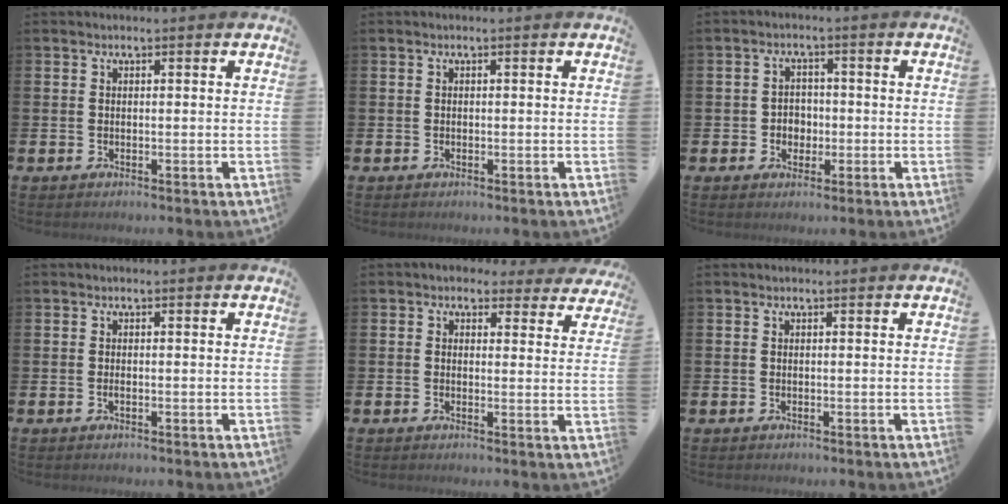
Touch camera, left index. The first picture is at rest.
{"total": 0.0}
{"total": 2.8, "force": [-0.5, 2.6, 1.0], "torque": [-0.016, 0.005, -0.017]}
{"total": 0.5, "force": [-0.1, 0.1, 0.5], "torque": [-0.016, 0.001, -0.001]}
{"total": 3.1, "force": [2.5, 1.6, 0.5], "torque": [-0.012, -0.012, 0.041]}
{"total": 0.0}